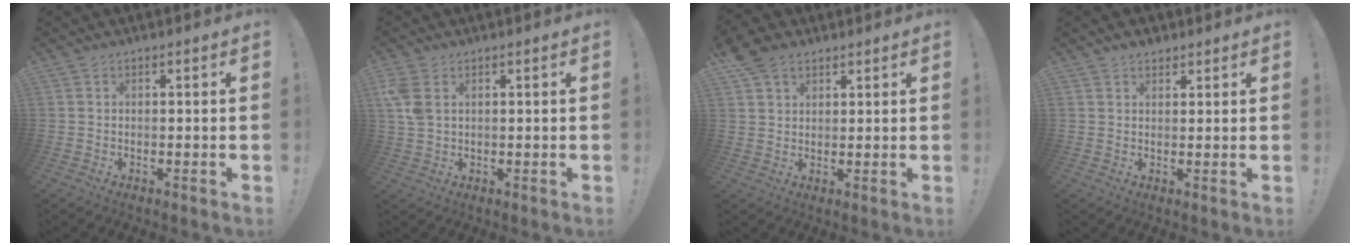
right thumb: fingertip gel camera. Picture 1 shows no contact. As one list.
[{"total": 5.9, "force": [2.2, 3.9, 3.9], "torque": [-0.087, -0.002, 0.043]}, {"total": 7.4, "force": [4.6, 4.9, 2.9], "torque": [-0.049, -0.015, 0.092]}, {"total": 2.9, "force": [2.0, 2.0, 0.5], "torque": [-0.005, -0.007, 0.037]}]